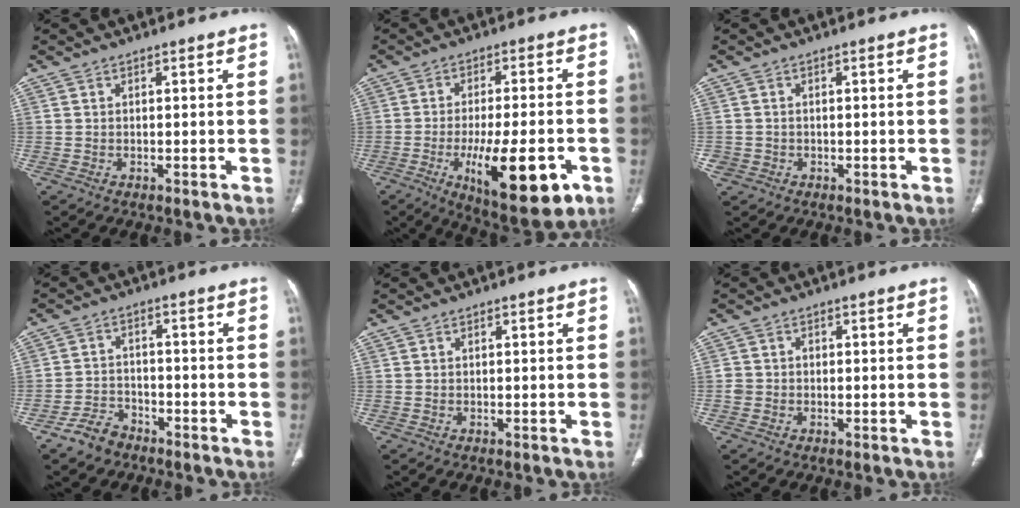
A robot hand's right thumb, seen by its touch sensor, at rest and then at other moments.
{"total": 16.7, "force": [-6.0, 5.6, 14.5], "torque": [-0.223, 0.004, -0.079]}
{"total": 1.7, "force": [-0.6, 1.6, 0.4], "torque": [-0.004, 0.005, -0.010]}
{"total": 5.4, "force": [-4.0, 3.3, 1.5], "torque": [-0.025, 0.023, -0.075]}
{"total": 0.0}
{"total": 2.1, "force": [-0.4, 1.9, 0.7], "torque": [-0.005, 0.011, -0.008]}